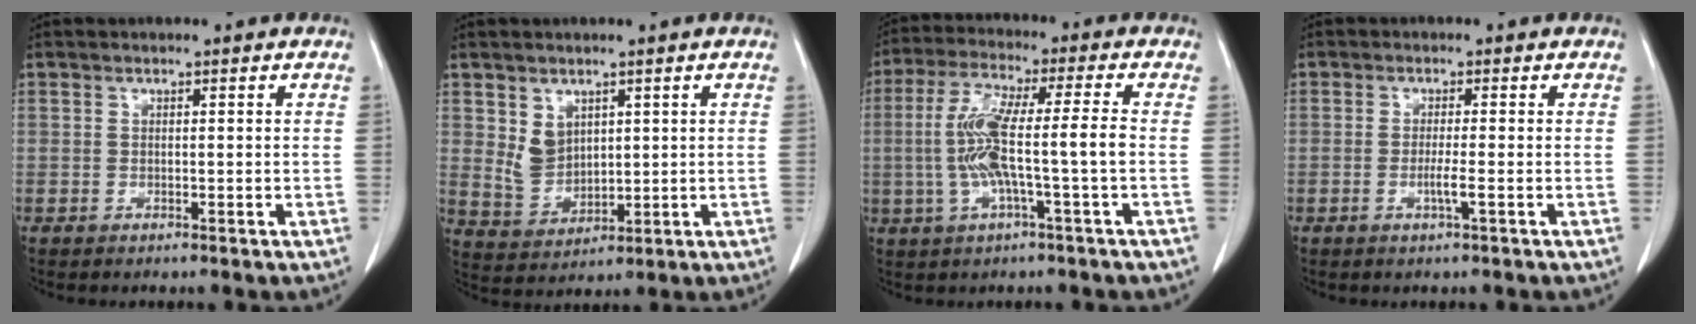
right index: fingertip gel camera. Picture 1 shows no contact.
{"total": 5.3, "force": [2.1, 3.8, 2.9], "torque": [-0.064, 0.005, 0.059]}
{"total": 10.1, "force": [-1.3, 0.4, 10.0], "torque": [-0.200, 0.019, -0.026]}
{"total": 2.1, "force": [-0.6, -0.3, 2.0], "torque": [-0.037, -0.001, -0.011]}